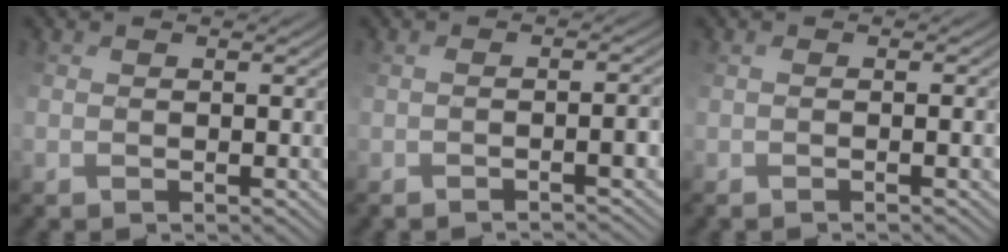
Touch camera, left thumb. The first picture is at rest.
{"total": 3.7, "force": [-2.7, 0.2, 2.5], "torque": [-0.015, 0.008, -0.017]}
{"total": 2.3, "force": [-1.0, 0.0, 2.0], "torque": [-0.020, 0.002, 0.005]}